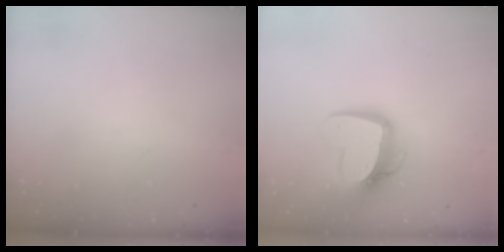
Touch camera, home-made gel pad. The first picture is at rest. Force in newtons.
{"total": 14.6, "press": 14.6, "slide": 1.4}